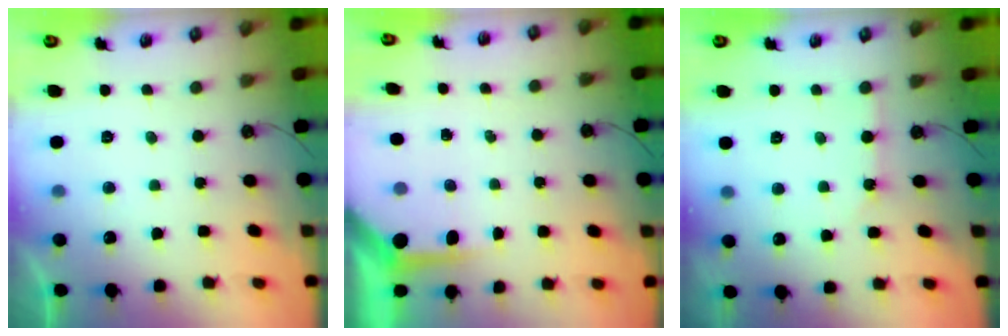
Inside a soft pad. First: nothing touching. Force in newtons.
{"total": 4.0, "press": 4.0, "slide": 0.4}
{"total": 2.5, "press": 2.5, "slide": 0.3}